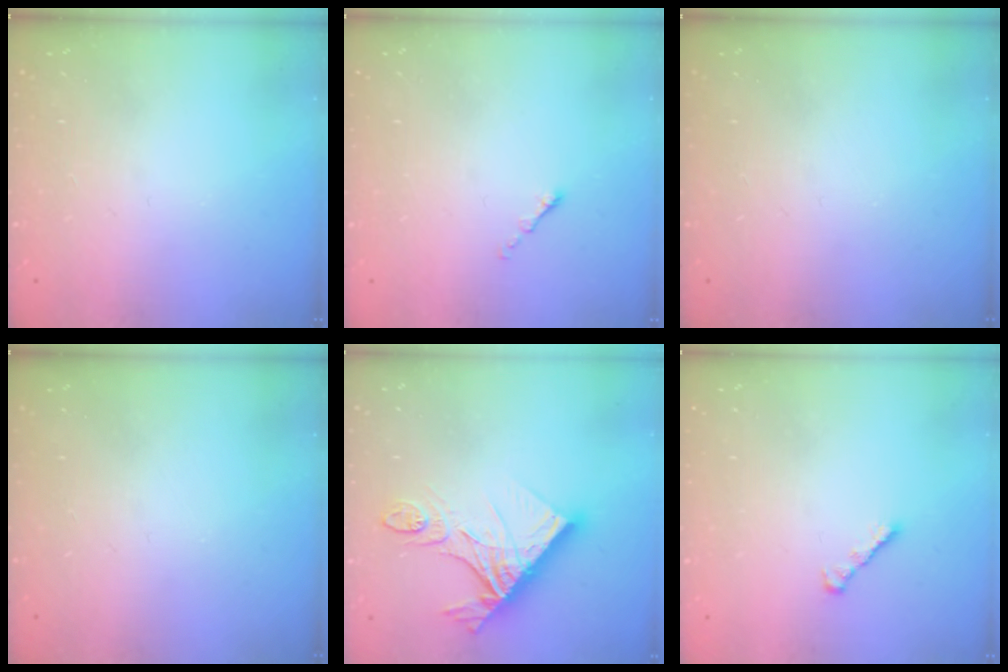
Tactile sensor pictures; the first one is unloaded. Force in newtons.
{"total": 0.0}
{"total": 0.0}
{"total": 0.0}
{"total": 18.3, "press": 18.2, "slide": 1.8}
{"total": 2.5, "press": 2.4, "slide": 0.6}